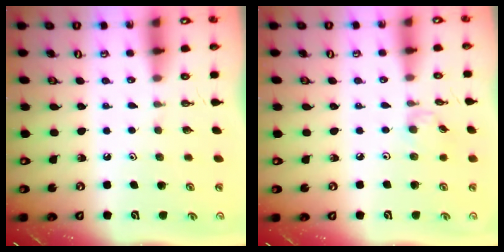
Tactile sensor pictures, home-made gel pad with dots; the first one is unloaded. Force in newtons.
{"total": 2.5, "press": 2.5, "slide": 0.4}